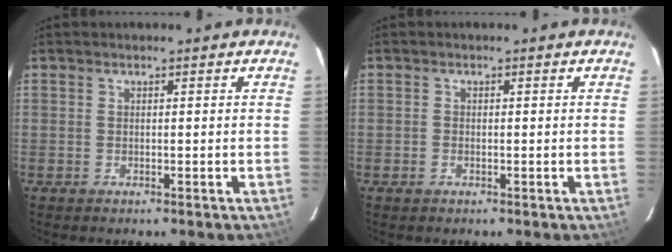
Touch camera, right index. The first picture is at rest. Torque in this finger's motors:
{"motor_torque": [0.06, 0.02, 0.01, -0.04]}